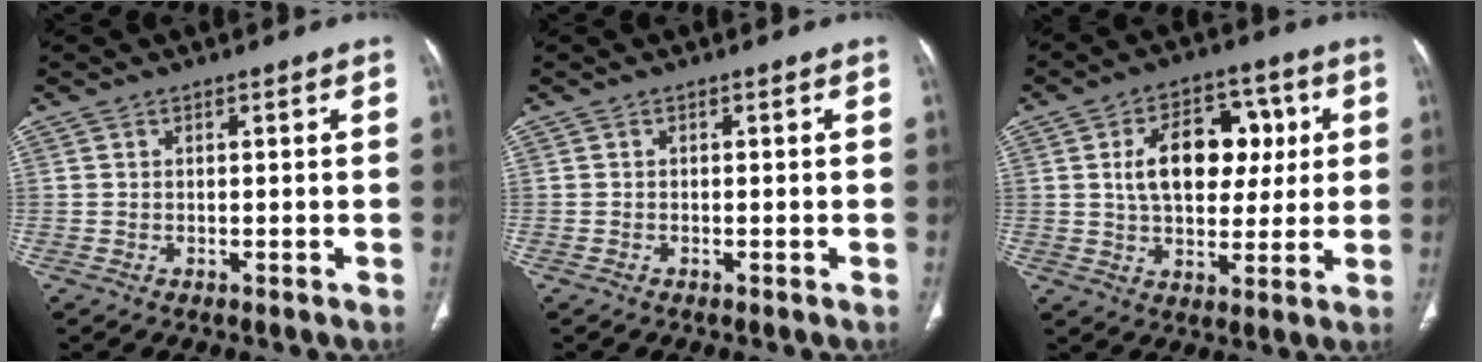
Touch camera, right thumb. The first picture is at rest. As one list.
[{"total": 0.0}, {"total": 14.7, "force": [2.6, 9.6, 10.9], "torque": [-0.126, 0.010, 0.039]}]